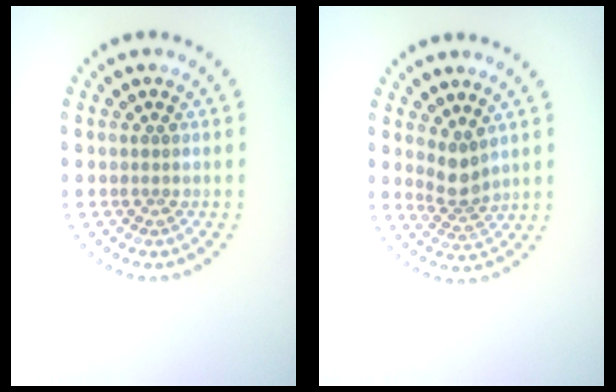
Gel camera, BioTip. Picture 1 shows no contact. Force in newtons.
{"total": 2.4, "press": 1.9, "slide": 1.6}